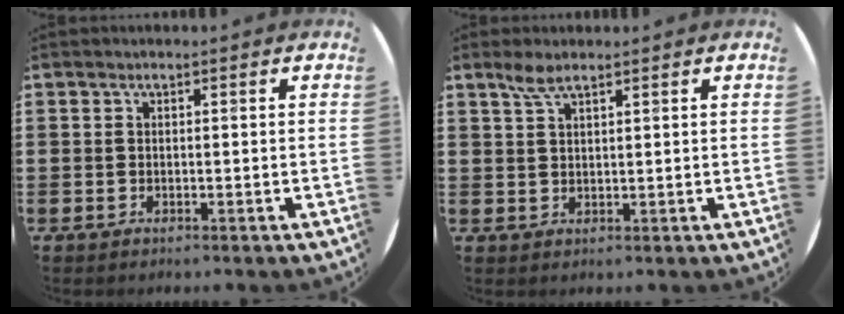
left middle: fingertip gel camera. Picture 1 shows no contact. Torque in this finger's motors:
{"motor_torque": [0.34, -0.20, 0.06, 0.03]}